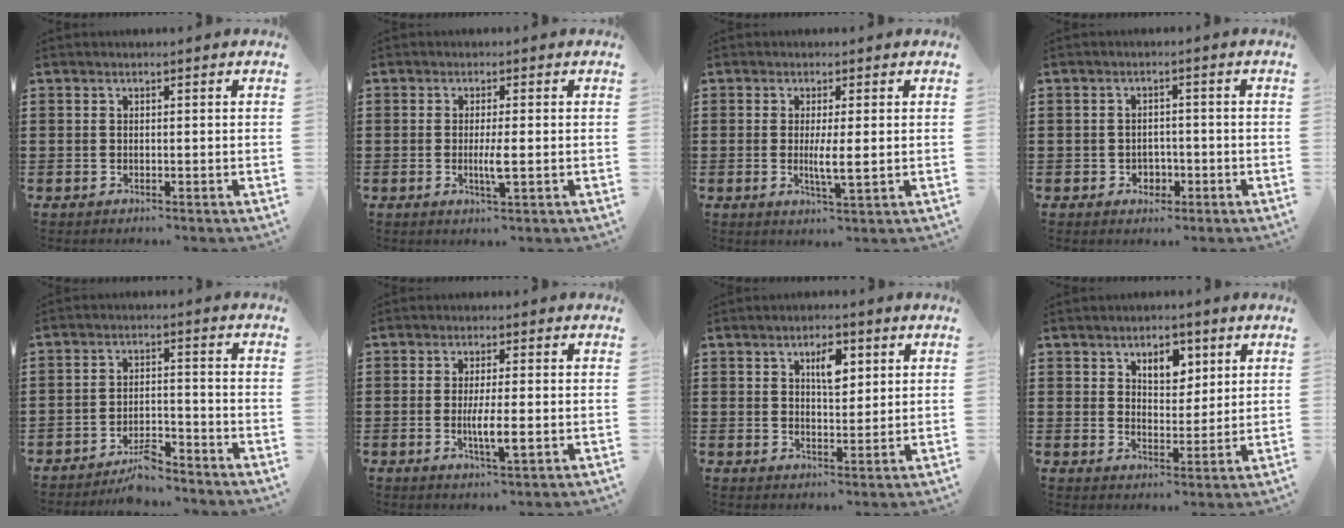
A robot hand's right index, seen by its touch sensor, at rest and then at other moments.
{"total": 3.1, "force": [-0.5, 0.3, 3.1], "torque": [-0.062, -0.007, -0.012]}
{"total": 3.4, "force": [0.0, 0.2, 3.4], "torque": [-0.062, -0.006, -0.001]}
{"total": 2.4, "force": [-1.1, 2.0, 0.9], "torque": [-0.023, 0.003, -0.025]}
{"total": 4.9, "force": [-4.5, 1.0, 1.6], "torque": [-0.035, 0.005, -0.089]}
{"total": 4.7, "force": [-0.8, 0.7, 4.6], "torque": [-0.087, -0.006, -0.019]}
{"total": 4.8, "force": [2.1, 2.0, 3.8], "torque": [-0.057, -0.001, 0.030]}
{"total": 5.0, "force": [3.0, 3.1, 2.6], "torque": [-0.048, 0.007, 0.050]}